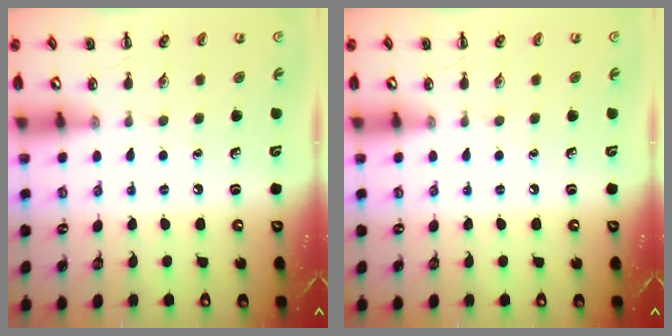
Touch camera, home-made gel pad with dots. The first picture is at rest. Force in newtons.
{"total": 0.0}